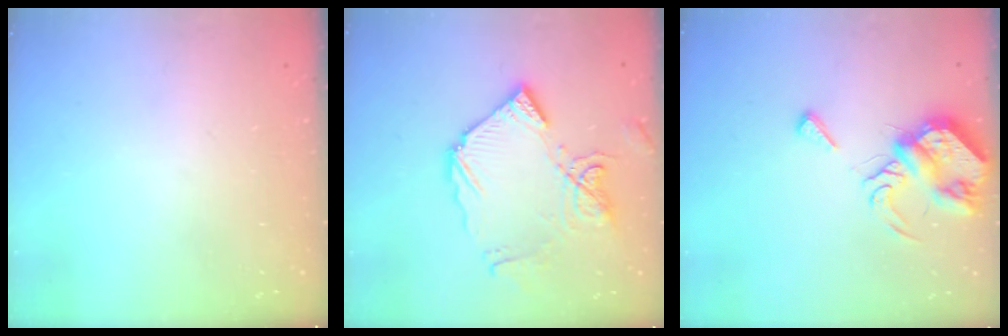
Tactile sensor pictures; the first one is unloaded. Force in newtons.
{"total": 14.1, "press": 14.0, "slide": 1.5}
{"total": 8.1, "press": 8.1, "slide": 0.3}